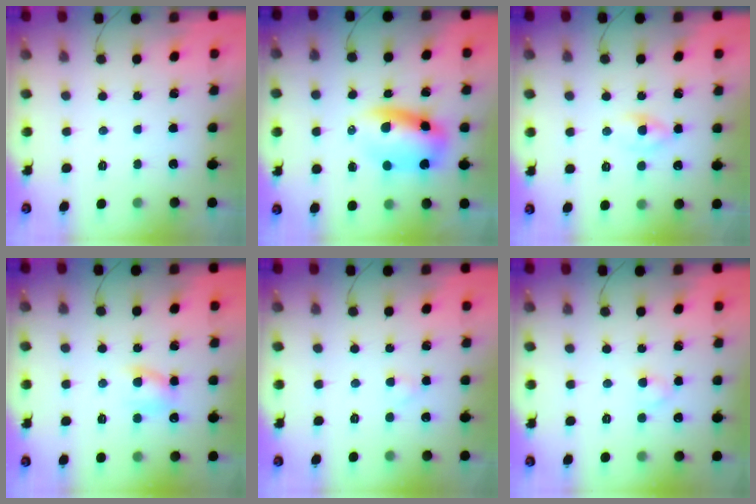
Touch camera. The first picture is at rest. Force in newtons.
{"total": 9.1, "press": 8.8, "slide": 2.4}
{"total": 1.7, "press": 1.4, "slide": 0.8}
{"total": 6.9, "press": 6.7, "slide": 1.4}
{"total": 1.6, "press": 1.4, "slide": 0.7}
{"total": 2.7, "press": 2.5, "slide": 1.2}